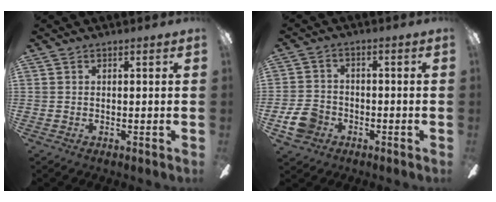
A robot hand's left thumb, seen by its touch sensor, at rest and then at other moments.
{"total": 7.5, "force": [-3.1, 5.8, 3.6], "torque": [-0.098, 0.018, -0.059]}